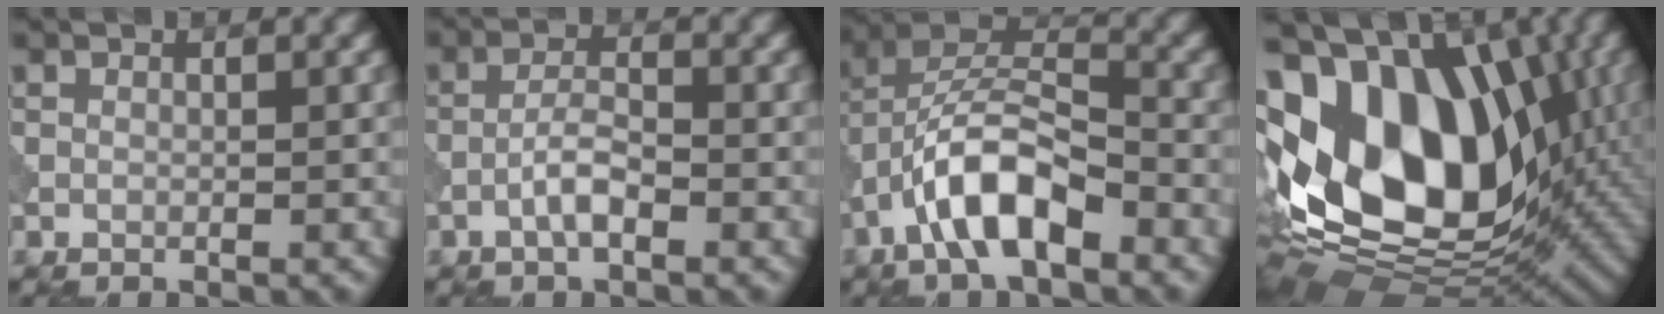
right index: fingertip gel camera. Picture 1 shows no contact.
{"total": 2.6, "force": [-1.3, 0.7, 2.2], "torque": [-0.044, 0.008, -0.031]}
{"total": 8.0, "force": [-3.8, 3.2, 6.2], "torque": [-0.107, 0.017, -0.076]}
{"total": 19.0, "force": [1.1, 12.6, 14.2], "torque": [-0.260, 0.010, 0.025]}